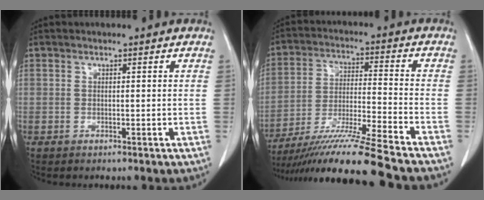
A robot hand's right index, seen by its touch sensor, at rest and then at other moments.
{"total": 16.5, "force": [-13.9, -1.9, 8.6], "torque": [-0.164, -0.031, -0.242]}